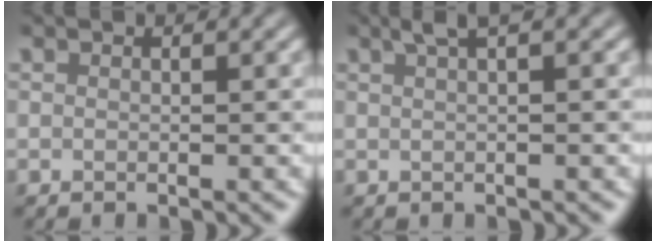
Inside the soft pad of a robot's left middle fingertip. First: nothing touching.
{"total": 2.3, "force": [1.1, 0.5, 1.9], "torque": [-0.025, 0.007, 0.013]}